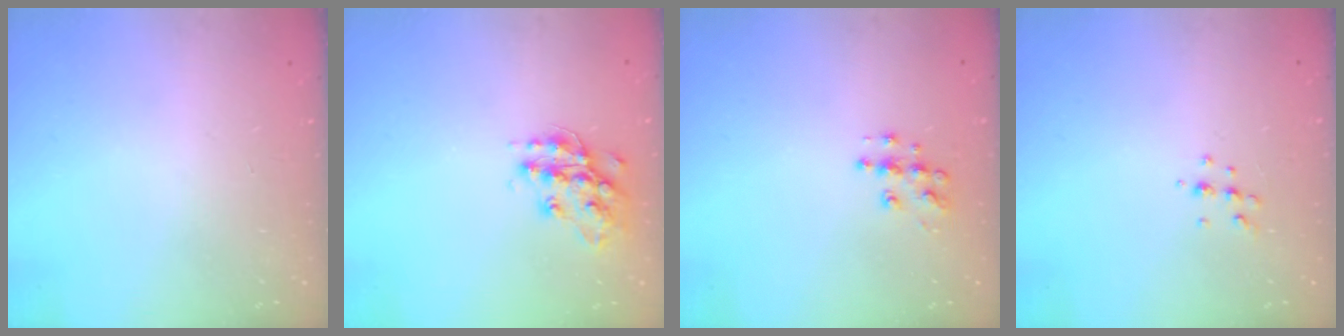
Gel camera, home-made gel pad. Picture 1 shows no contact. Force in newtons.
{"total": 14.4, "press": 14.4, "slide": 0.7}
{"total": 8.5, "press": 8.5, "slide": 0.5}
{"total": 4.9, "press": 4.8, "slide": 1.1}